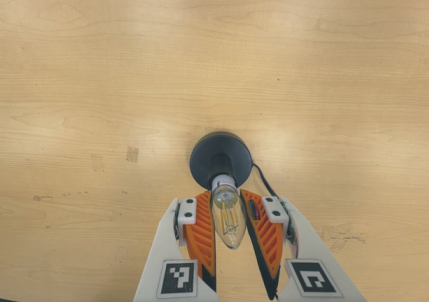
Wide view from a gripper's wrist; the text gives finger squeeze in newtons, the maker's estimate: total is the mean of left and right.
{"total": 12.8, "left": 12.6, "right": 13.0}